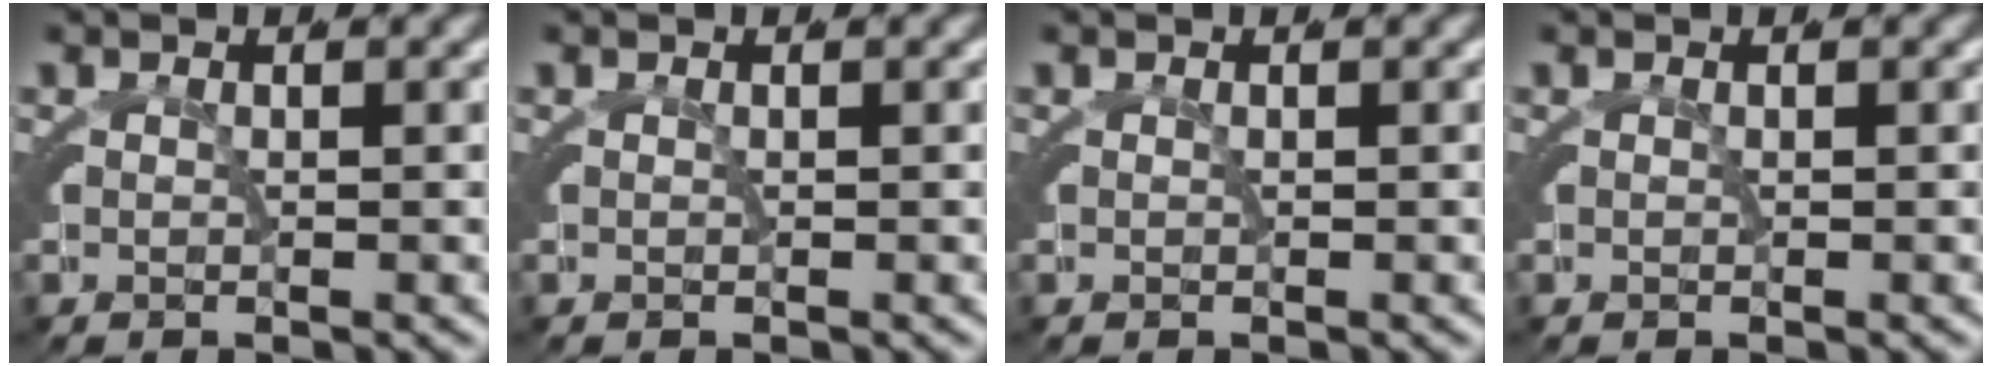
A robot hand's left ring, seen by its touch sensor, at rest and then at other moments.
{"total": 0.0}
{"total": 0.0}
{"total": 0.0}